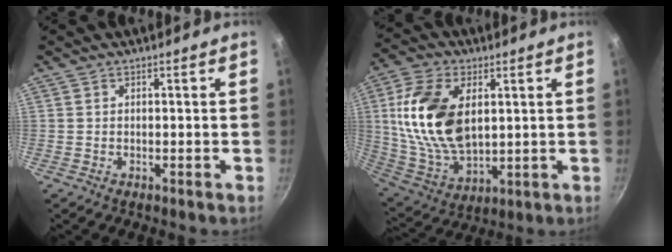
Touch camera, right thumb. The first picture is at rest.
{"total": 18.6, "force": [3.7, 10.9, 14.5], "torque": [-0.269, -0.013, 0.081]}